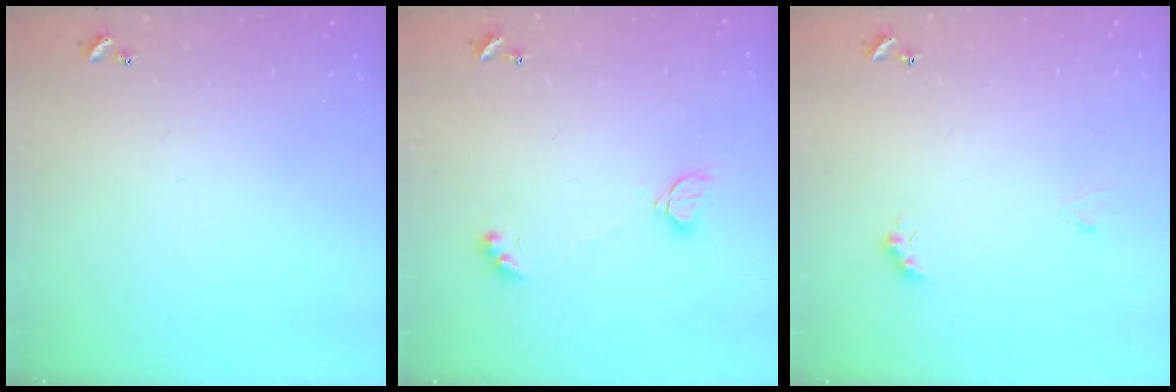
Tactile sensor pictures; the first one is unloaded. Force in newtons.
{"total": 2.2, "press": 2.2, "slide": 0.2}
{"total": 2.4, "press": 2.3, "slide": 0.5}